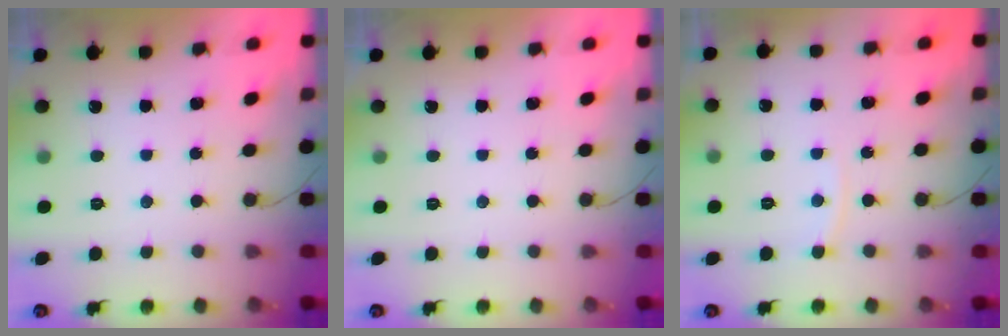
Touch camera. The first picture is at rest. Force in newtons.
{"total": 0.0}
{"total": 4.6, "press": 4.5, "slide": 0.7}